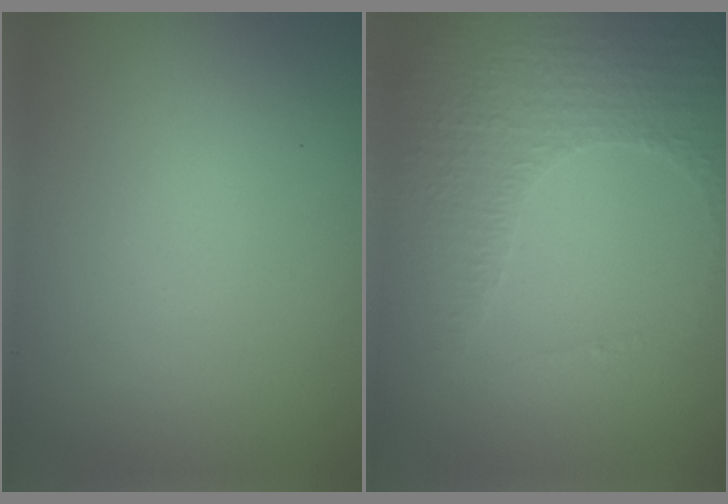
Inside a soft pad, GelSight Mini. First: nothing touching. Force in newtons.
{"total": 4.4, "press": 3.1, "slide": 3.1}